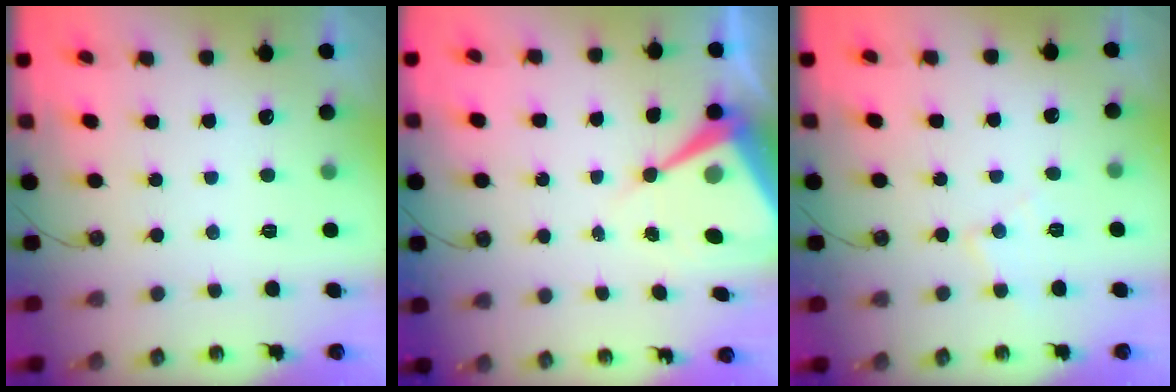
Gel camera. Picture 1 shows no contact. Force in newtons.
{"total": 10.6, "press": 10.6, "slide": 0.6}
{"total": 6.5, "press": 6.5, "slide": 0.4}